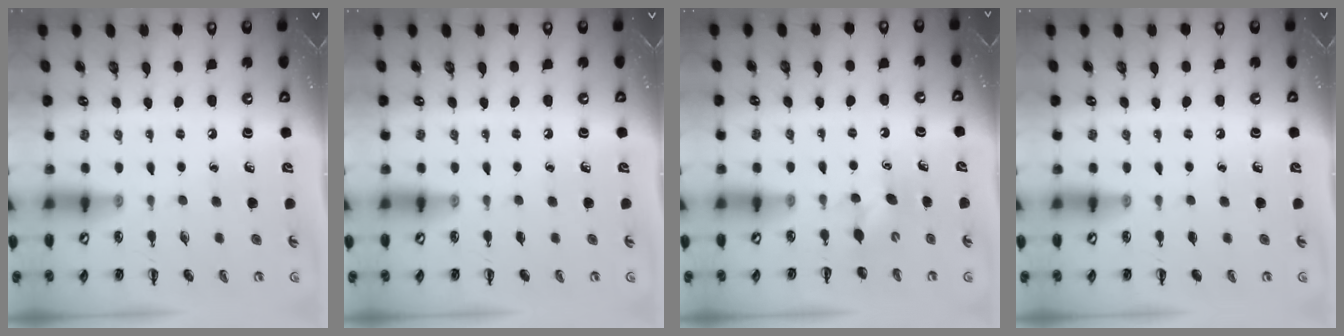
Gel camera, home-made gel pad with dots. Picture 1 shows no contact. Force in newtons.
{"total": 0.0}
{"total": 3.5, "press": 3.3, "slide": 1.1}
{"total": 0.0}